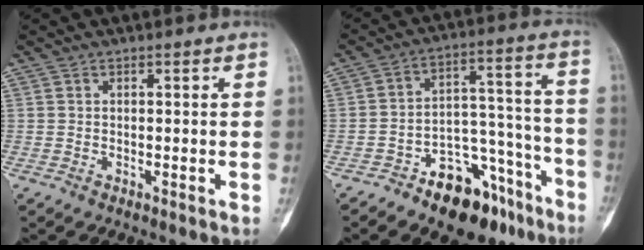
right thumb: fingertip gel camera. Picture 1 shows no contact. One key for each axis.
{"total": 15.8, "fx": -10.6, "fy": 8.1, "fz": 8.5, "tx": -0.077, "ty": 0.102, "tz": -0.160}